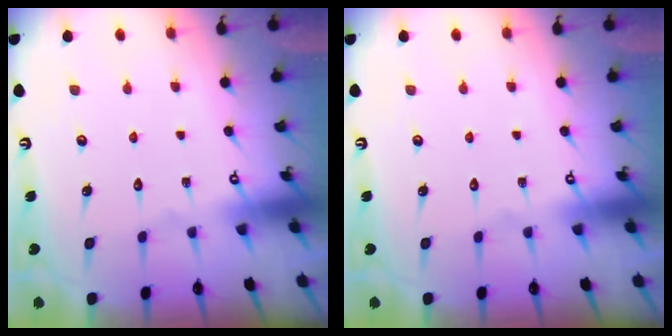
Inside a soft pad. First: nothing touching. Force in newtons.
{"total": 0.0}